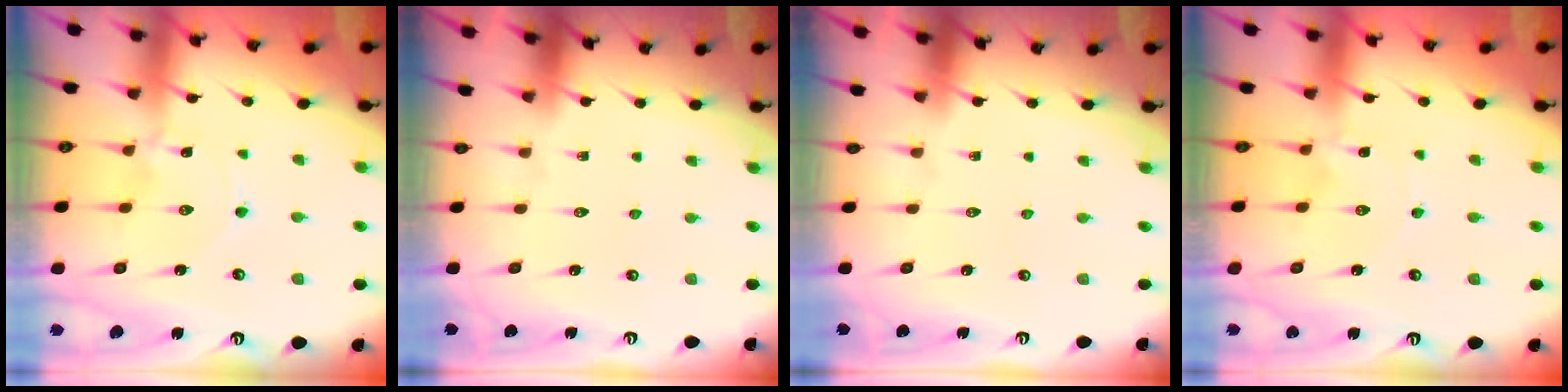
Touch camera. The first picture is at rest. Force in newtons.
{"total": 0.0}
{"total": 0.0}
{"total": 0.0}